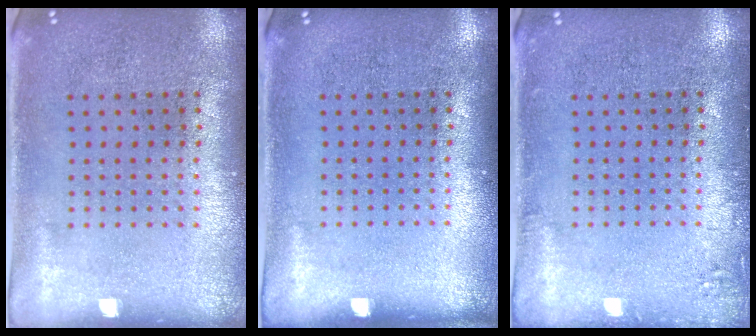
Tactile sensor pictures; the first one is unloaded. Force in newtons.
{"total": 0.0}
{"total": 1.3, "press": 1.2, "slide": 0.3}